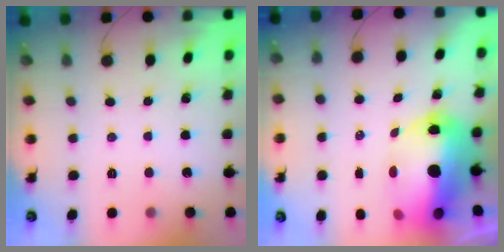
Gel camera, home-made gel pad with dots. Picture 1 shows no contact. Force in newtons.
{"total": 17.9, "press": 17.5, "slide": 3.8}